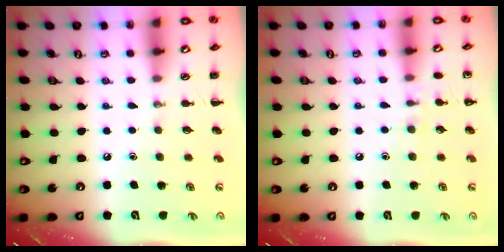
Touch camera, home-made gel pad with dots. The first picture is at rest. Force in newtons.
{"total": 6.6, "press": 6.3, "slide": 1.9}